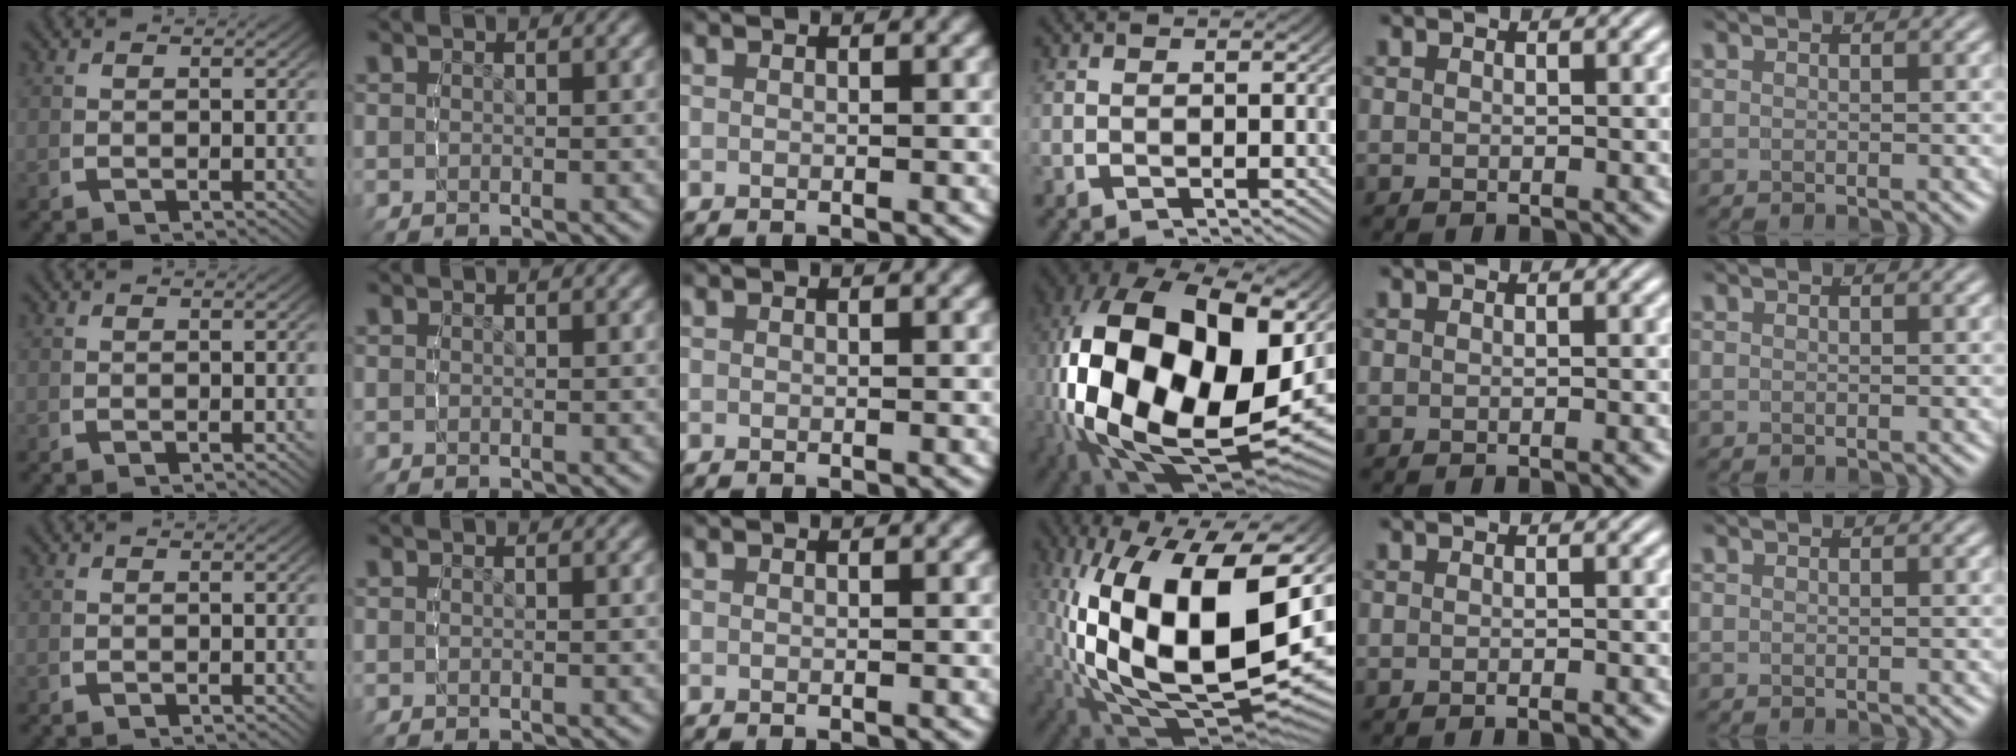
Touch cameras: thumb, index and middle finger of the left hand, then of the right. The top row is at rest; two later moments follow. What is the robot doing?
{"motion": "lift_and_place", "object": "tape"}